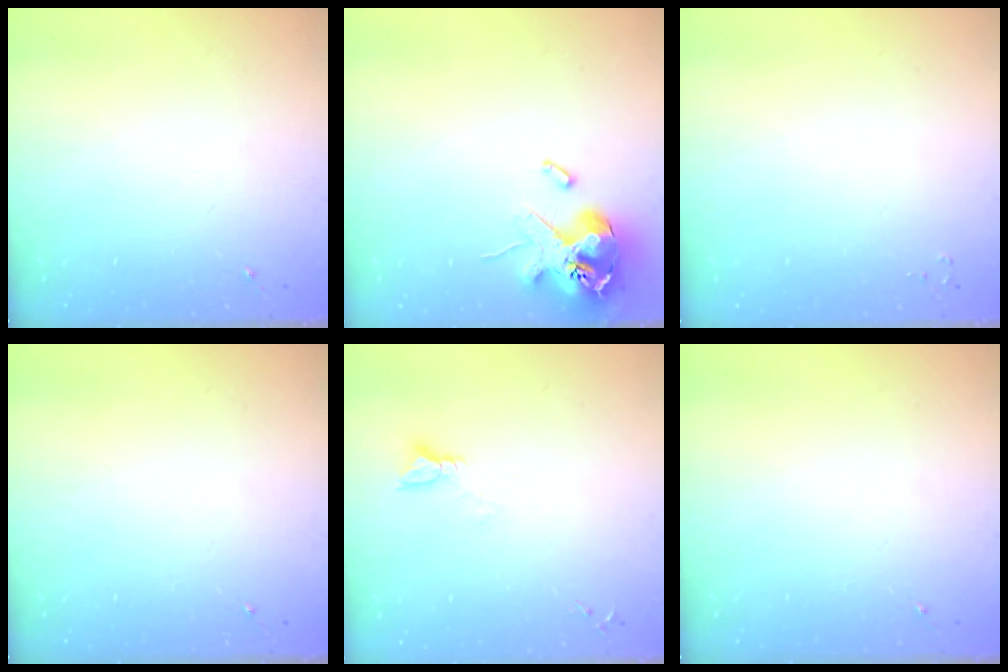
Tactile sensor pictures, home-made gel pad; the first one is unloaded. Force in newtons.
{"total": 14.7, "press": 14.5, "slide": 2.1}
{"total": 2.0, "press": 2.0, "slide": 0.3}
{"total": 0.0}
{"total": 3.6, "press": 3.6, "slide": 0.4}
{"total": 0.0}